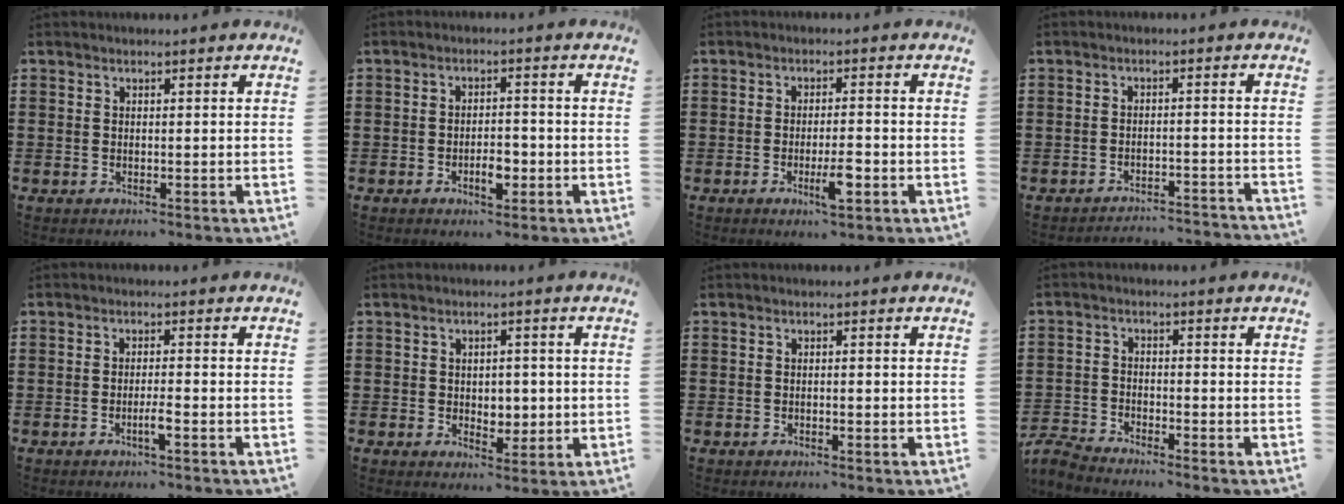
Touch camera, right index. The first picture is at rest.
{"total": 4.3, "force": [-1.7, 1.9, 3.4], "torque": [-0.057, 0.006, -0.029]}
{"total": 4.7, "force": [-1.9, 0.9, 4.2], "torque": [-0.080, -0.007, -0.036]}
{"total": 2.9, "force": [-2.9, 0.0, 0.2], "torque": [-0.008, -0.001, -0.061]}
{"total": 2.5, "force": [-1.3, 0.1, 2.1], "torque": [-0.036, -0.001, -0.023]}
{"total": 3.3, "force": [0.0, 2.6, 2.1], "torque": [-0.031, 0.004, -0.007]}
{"total": 0.5, "force": [-0.3, 0.2, 0.4], "torque": [-0.008, -0.002, -0.004]}
{"total": 3.0, "force": [-3.0, 0.2, 0.2], "torque": [-0.022, -0.002, -0.069]}